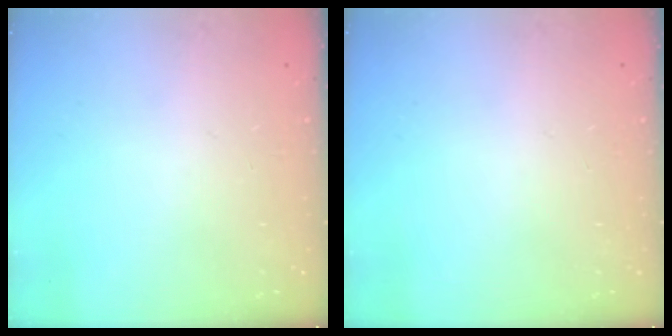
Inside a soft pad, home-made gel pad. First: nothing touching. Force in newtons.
{"total": 0.0}